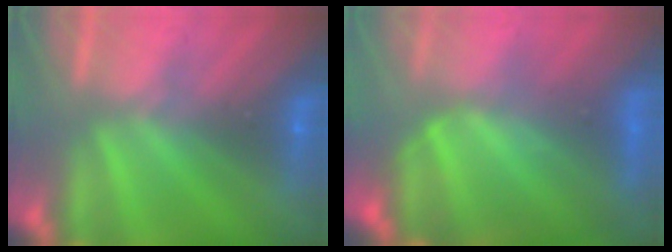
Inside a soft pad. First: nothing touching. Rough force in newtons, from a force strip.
{"total": 7.2}